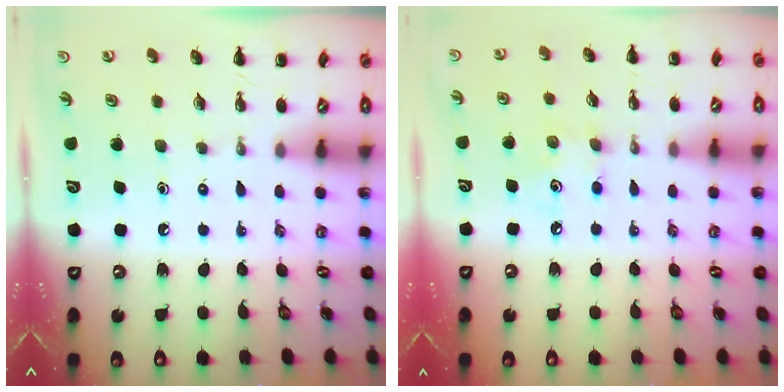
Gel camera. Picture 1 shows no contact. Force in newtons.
{"total": 5.6, "press": 5.5, "slide": 1.0}